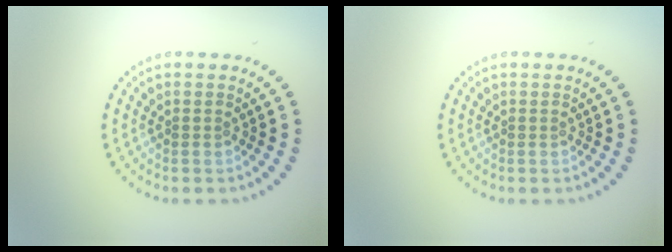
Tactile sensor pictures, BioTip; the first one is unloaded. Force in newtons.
{"total": 0.0}